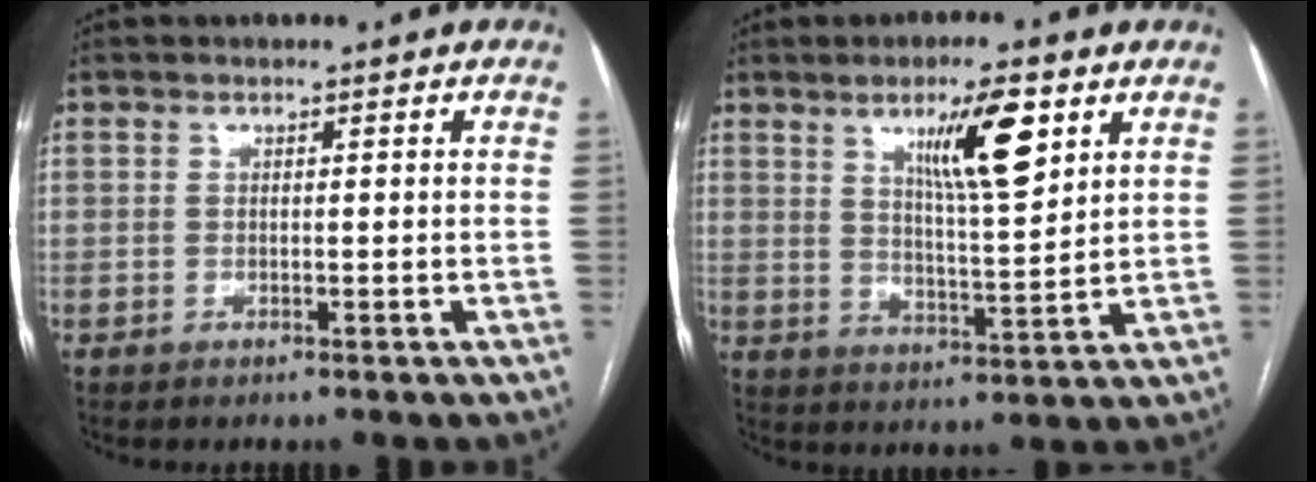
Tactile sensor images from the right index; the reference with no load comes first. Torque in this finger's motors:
{"motor_torque": [0.67, 0.46, 0.26, 0.08]}